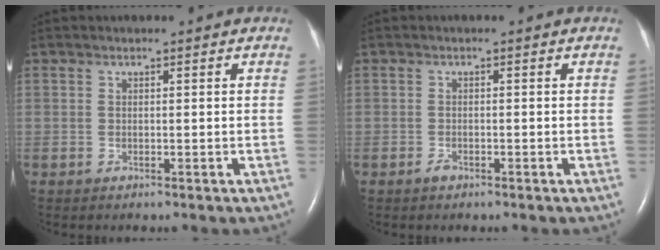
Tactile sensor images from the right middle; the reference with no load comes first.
{"total": 0.8, "force": [-0.6, 0.3, 0.4], "torque": [-0.012, 0.000, -0.009]}